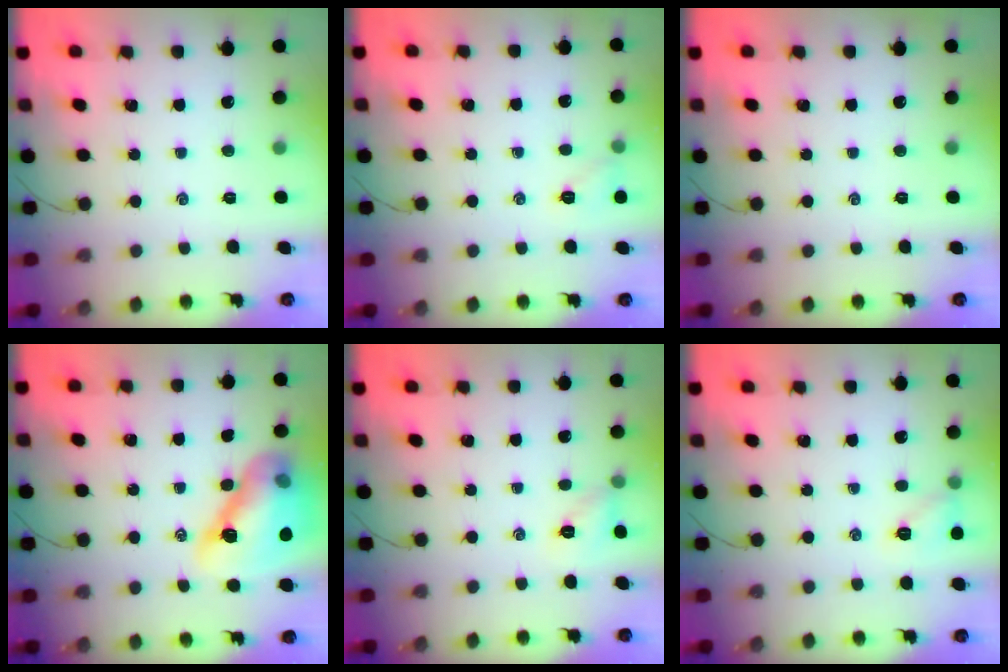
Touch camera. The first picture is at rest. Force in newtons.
{"total": 6.1, "press": 5.9, "slide": 1.3}
{"total": 0.0}
{"total": 16.2, "press": 15.6, "slide": 4.6}
{"total": 6.3, "press": 6.2, "slide": 0.7}
{"total": 7.3, "press": 7.3, "slide": 1.1}